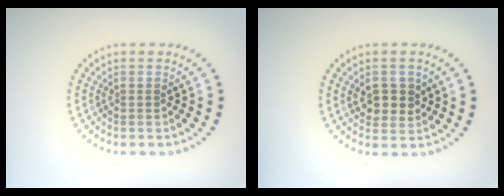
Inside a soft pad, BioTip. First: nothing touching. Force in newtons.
{"total": 2.7, "press": 2.7, "slide": 0.6}